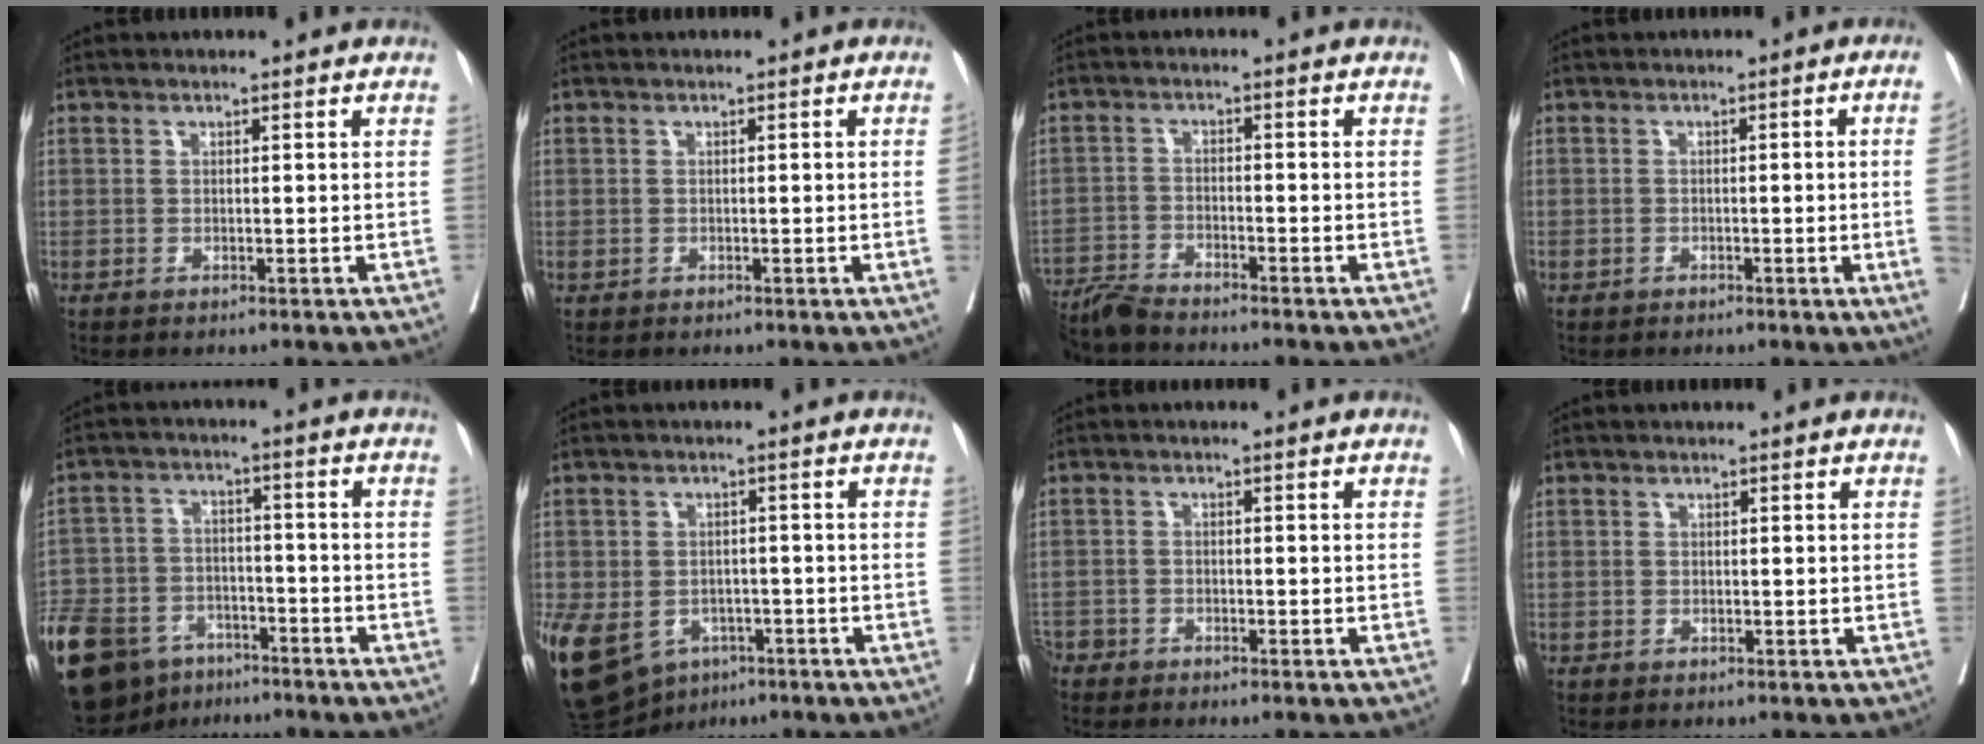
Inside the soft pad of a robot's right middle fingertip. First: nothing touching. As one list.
[{"total": 0.7, "force": [0.0, -0.1, 0.7], "torque": [-0.013, 0.006, 0.003]}, {"total": 6.4, "force": [-6.2, -0.2, 1.6], "torque": [-0.018, -0.020, -0.113]}, {"total": 4.3, "force": [-0.7, -0.9, 4.1], "torque": [-0.050, 0.003, -0.009]}, {"total": 24.7, "force": [-15.5, 14.6, 12.5], "torque": [-0.358, -0.030, -0.253]}, {"total": 23.2, "force": [-10.3, 17.5, 11.4], "torque": [-0.349, -0.023, -0.147]}, {"total": 2.6, "force": [-2.5, 0.5, 0.2], "torque": [0.003, -0.007, -0.049]}, {"total": 0.7, "force": [-0.2, 0.7, -0.1], "torque": [0.008, 0.008, -0.005]}]